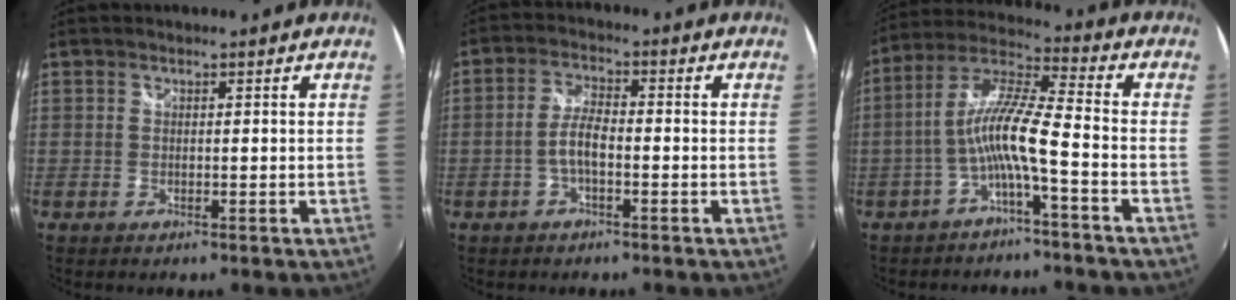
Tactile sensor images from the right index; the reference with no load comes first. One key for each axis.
{"total": 4.3, "fx": -1.6, "fy": 1.3, "fz": 3.8, "tx": -0.082, "ty": 0.010, "tz": -0.032}
{"total": 9.5, "fx": -3.4, "fy": 0.5, "fz": 8.9, "tx": -0.195, "ty": 0.016, "tz": -0.065}